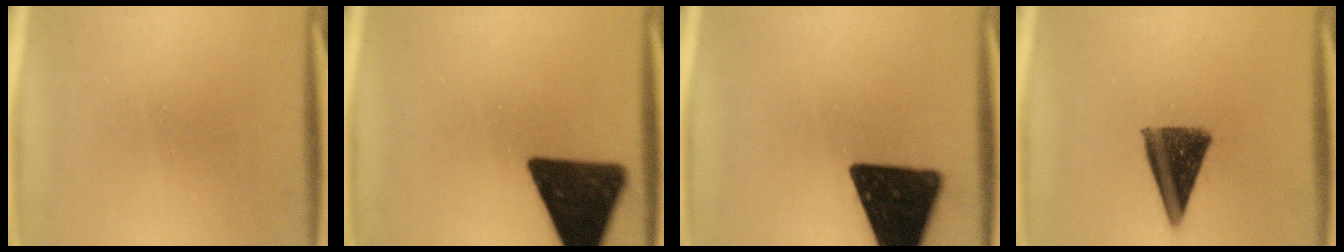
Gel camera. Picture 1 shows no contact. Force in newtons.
{"total": 15.5}
{"total": 18.5}
{"total": 10.4}